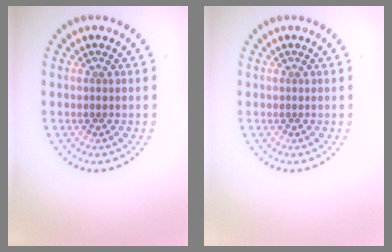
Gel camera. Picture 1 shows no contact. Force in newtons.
{"total": 0.0}